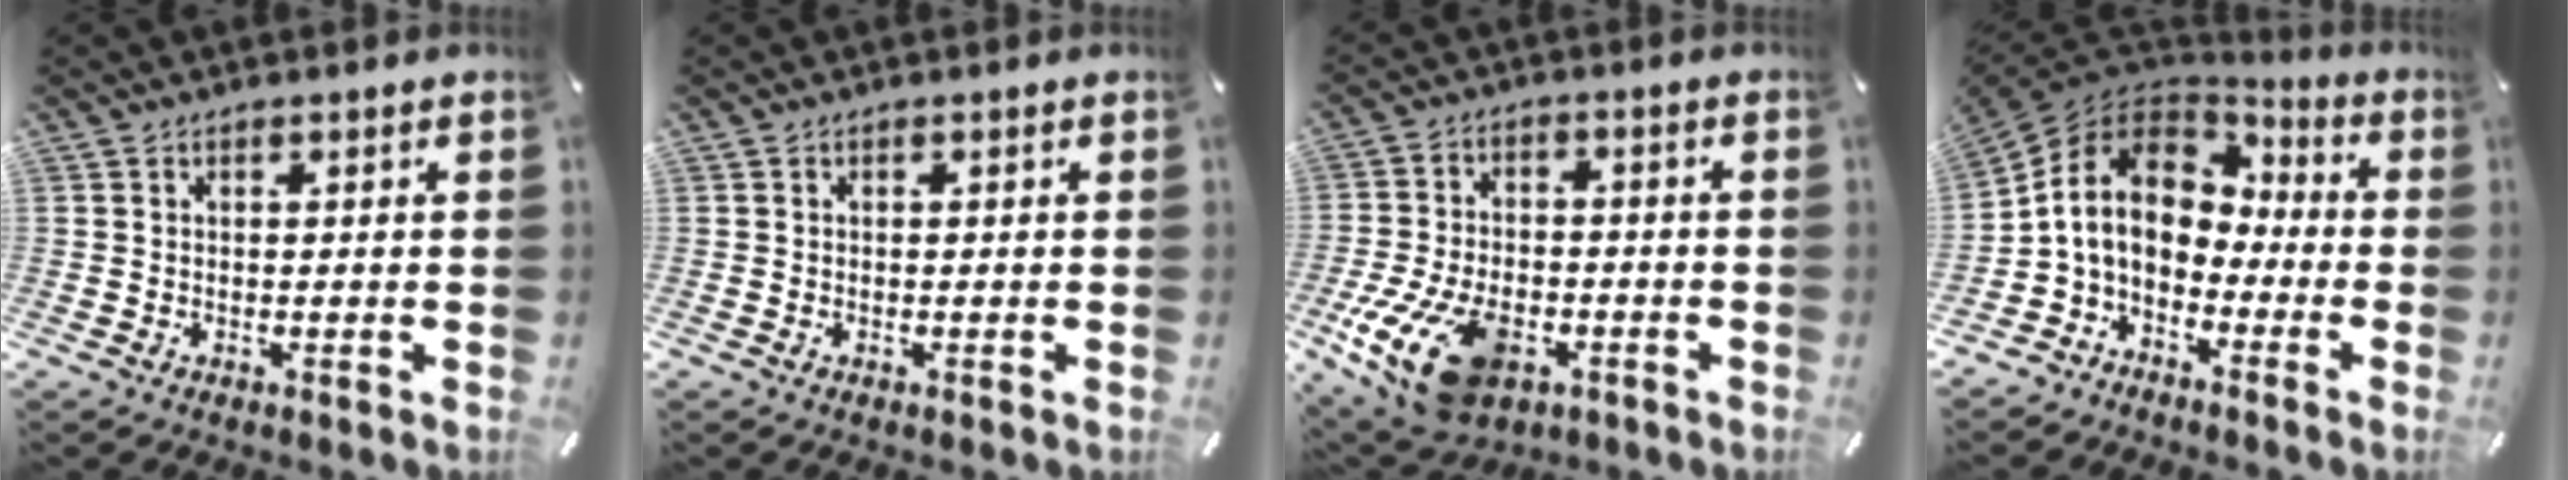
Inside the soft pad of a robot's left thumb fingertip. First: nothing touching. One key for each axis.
{"total": 0.0}
{"total": 16.6, "fx": -6.8, "fy": 10.0, "fz": 11.4, "tx": -0.221, "ty": 0.030, "tz": -0.110}
{"total": 10.3, "fx": -0.6, "fy": 8.2, "fz": 6.2, "tx": -0.158, "ty": 0.008, "tz": -0.013}